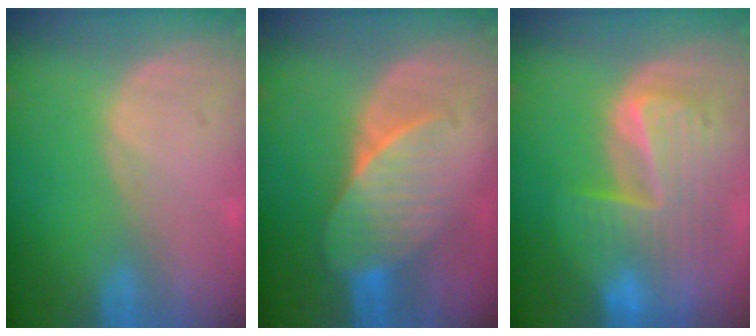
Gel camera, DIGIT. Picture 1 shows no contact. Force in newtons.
{"total": 7.4, "press": 6.9, "slide": 2.6}
{"total": 9.8, "press": 8.5, "slide": 4.9}